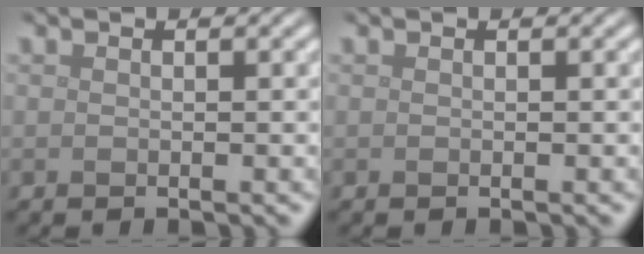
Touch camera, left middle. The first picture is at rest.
{"total": 0.0}